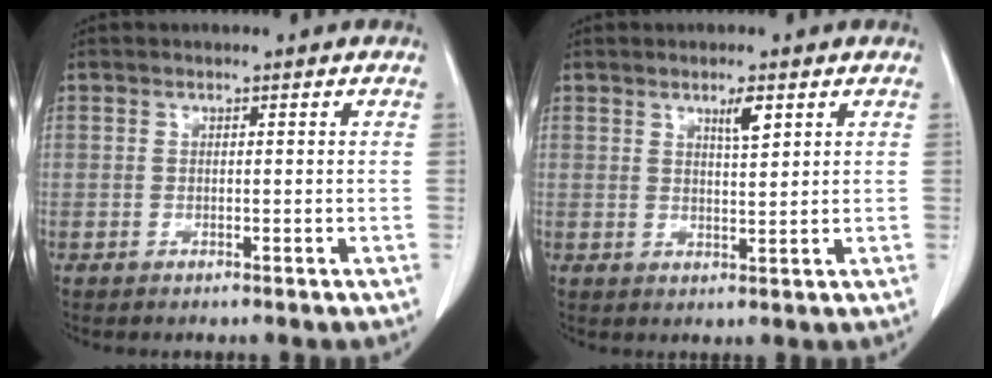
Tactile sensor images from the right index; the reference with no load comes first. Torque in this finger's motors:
{"motor_torque": [0.06, 0.05, 0.01, 0.02]}